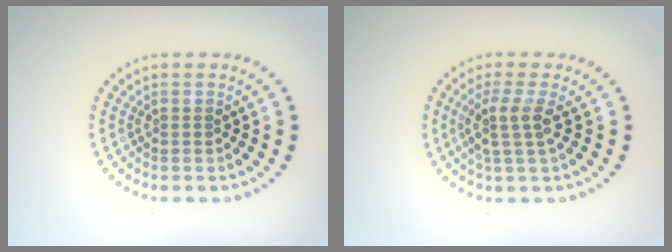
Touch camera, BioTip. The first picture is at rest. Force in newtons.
{"total": 2.7, "press": 2.0, "slide": 1.8}